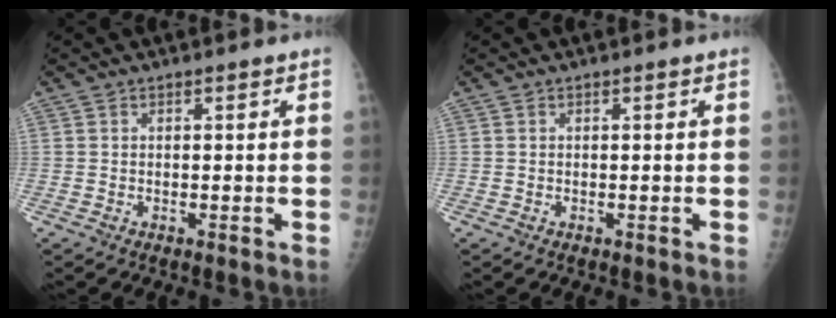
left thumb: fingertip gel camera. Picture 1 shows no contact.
{"total": 0.0}